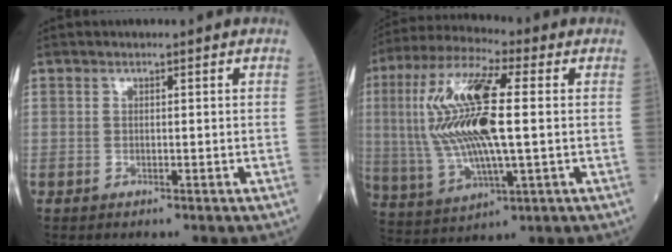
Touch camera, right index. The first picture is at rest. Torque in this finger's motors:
{"motor_torque": [2.14, 0.00, 0.61, 0.21]}